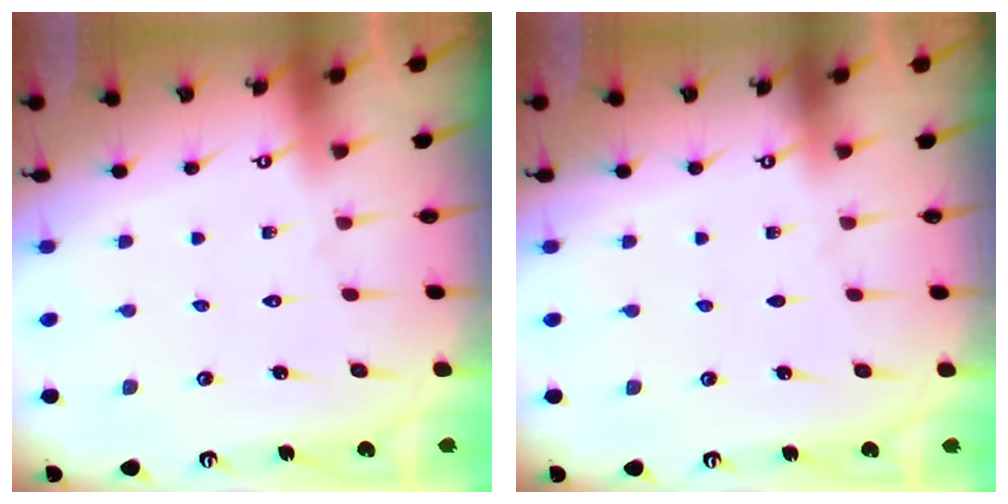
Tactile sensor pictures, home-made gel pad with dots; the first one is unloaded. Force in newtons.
{"total": 0.0}